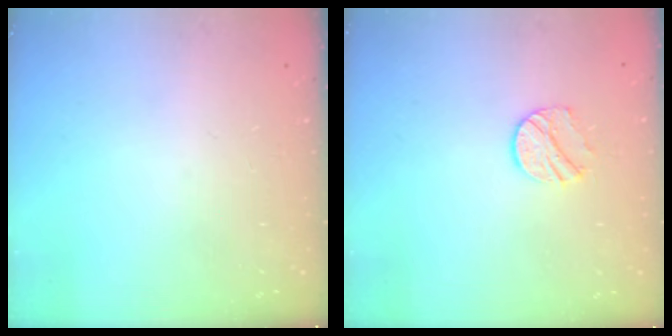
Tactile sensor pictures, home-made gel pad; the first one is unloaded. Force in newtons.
{"total": 9.1, "press": 9.1, "slide": 0.4}